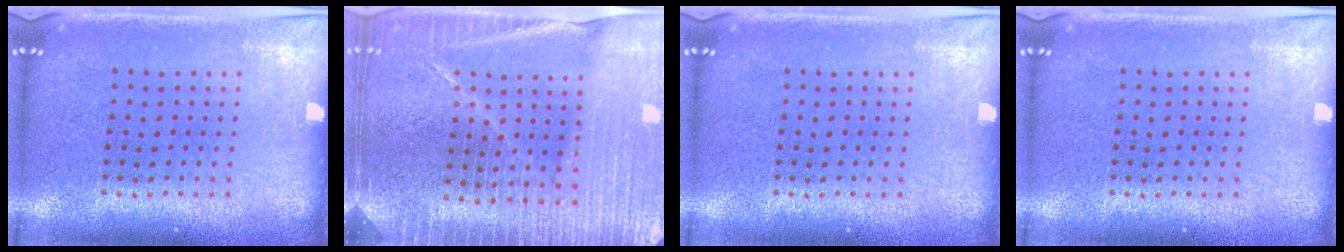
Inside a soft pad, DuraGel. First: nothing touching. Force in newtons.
{"total": 4.8, "press": 4.4, "slide": 1.9}
{"total": 0.0}
{"total": 0.0}